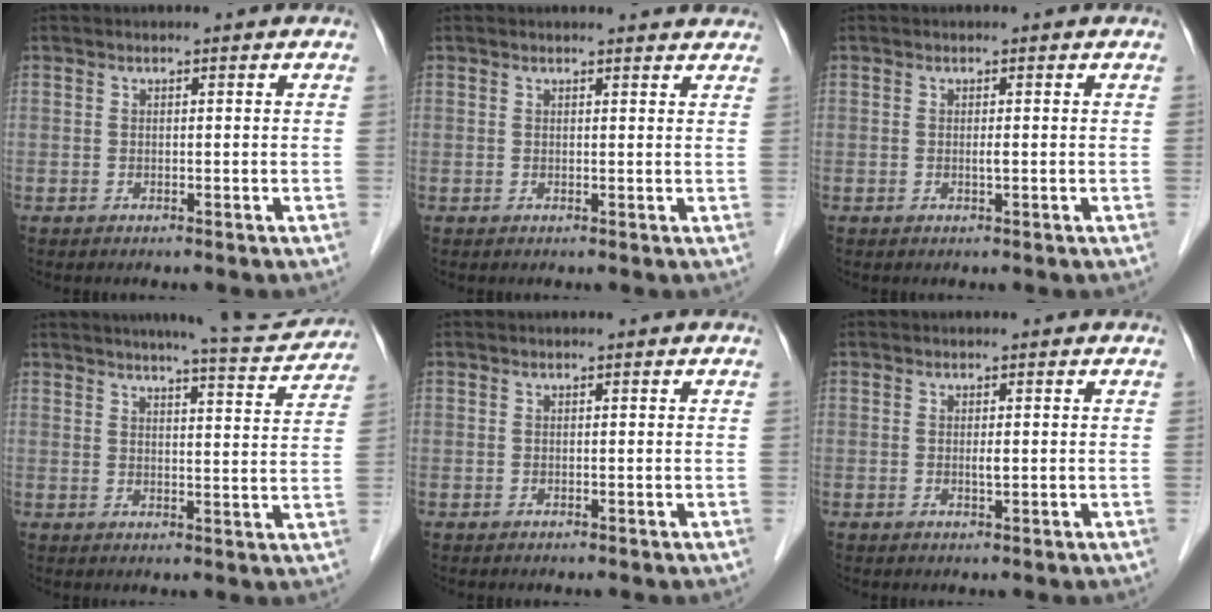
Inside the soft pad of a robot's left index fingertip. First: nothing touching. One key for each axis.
{"total": 4.1, "fx": 4.0, "fy": 0.7, "fz": 0.6, "tx": -0.008, "ty": 0.001, "tz": 0.033}
{"total": 0.6, "fx": 0.0, "fy": 0.0, "fz": 0.6, "tx": -0.012, "ty": -0.001, "tz": -0.002}
{"total": 9.7, "fx": 9.3, "fy": 0.1, "fz": 3.0, "tx": -0.043, "ty": -0.009, "tz": 0.108}
{"total": 0.0}
{"total": 0.9, "fx": 0.1, "fy": 0.1, "fz": 0.9, "tx": -0.017, "ty": -0.003, "tz": 0.001}